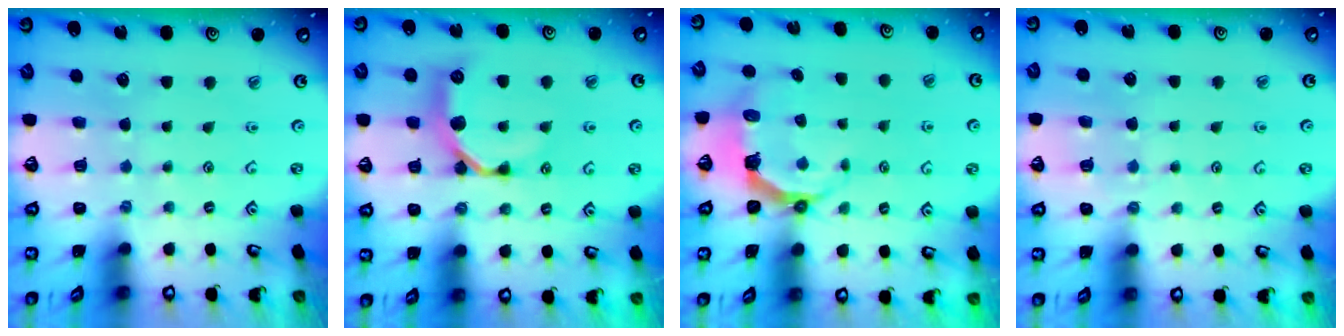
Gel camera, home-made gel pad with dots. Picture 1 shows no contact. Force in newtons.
{"total": 10.8, "press": 10.8, "slide": 0.5}
{"total": 4.9, "press": 3.2, "slide": 3.7}
{"total": 2.5, "press": 2.5, "slide": 0.4}